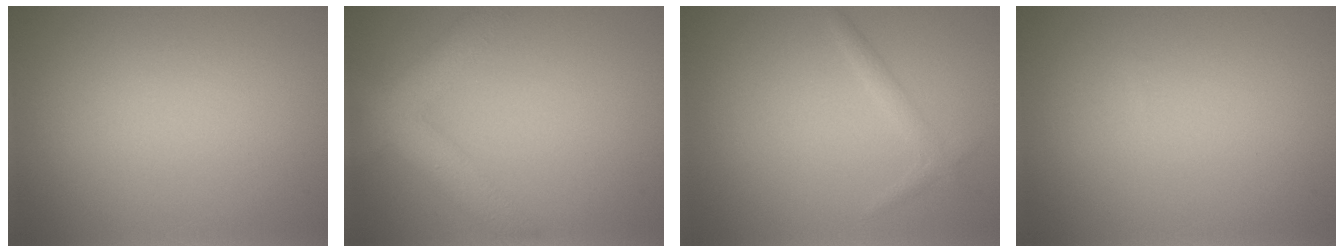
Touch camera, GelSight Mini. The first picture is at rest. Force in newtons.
{"total": 5.4, "press": 5.4, "slide": 0.2}
{"total": 1.1, "press": 1.1, "slide": 0.0}
{"total": 0.0}